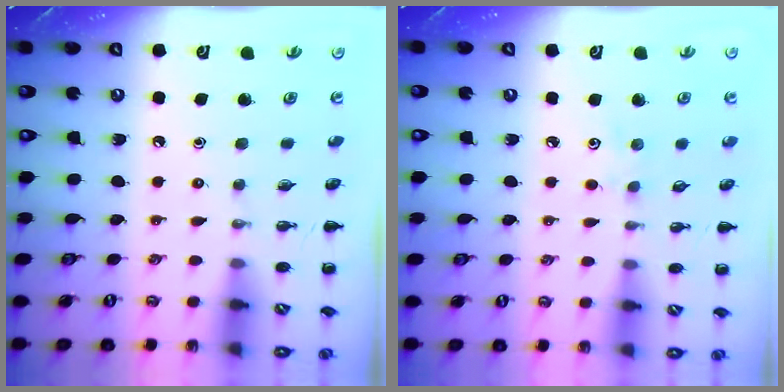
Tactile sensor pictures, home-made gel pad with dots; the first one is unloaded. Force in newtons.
{"total": 2.7, "press": 2.6, "slide": 0.7}